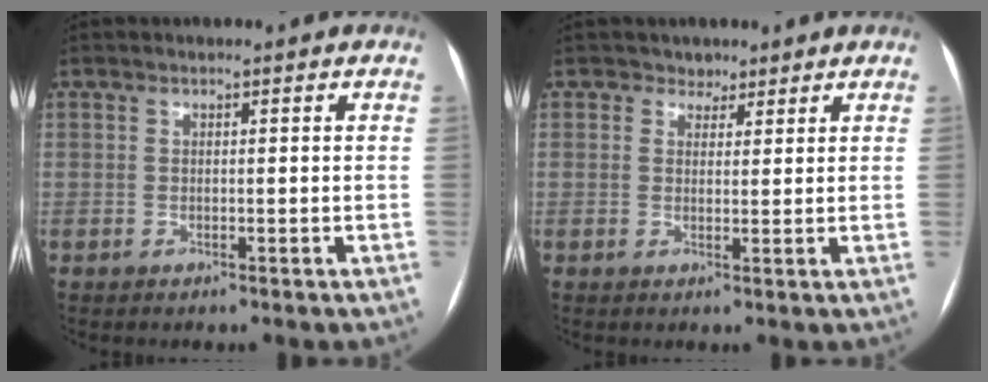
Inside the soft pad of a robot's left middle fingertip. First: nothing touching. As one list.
[{"total": 2.6, "force": [1.8, 1.8, -0.6], "torque": [0.018, -0.003, 0.019]}]